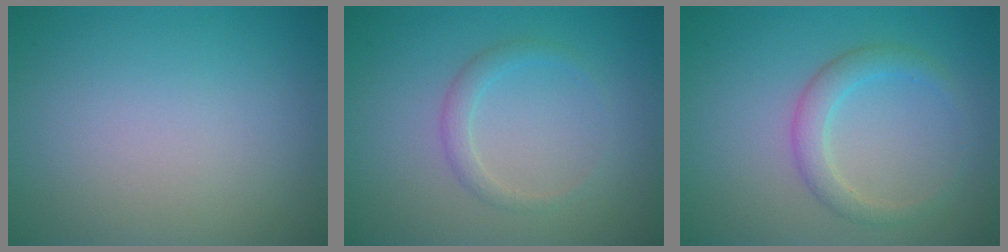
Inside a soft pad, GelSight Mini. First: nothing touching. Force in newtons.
{"total": 1.5, "press": 1.5, "slide": 0.2}
{"total": 2.5, "press": 2.5, "slide": 0.1}